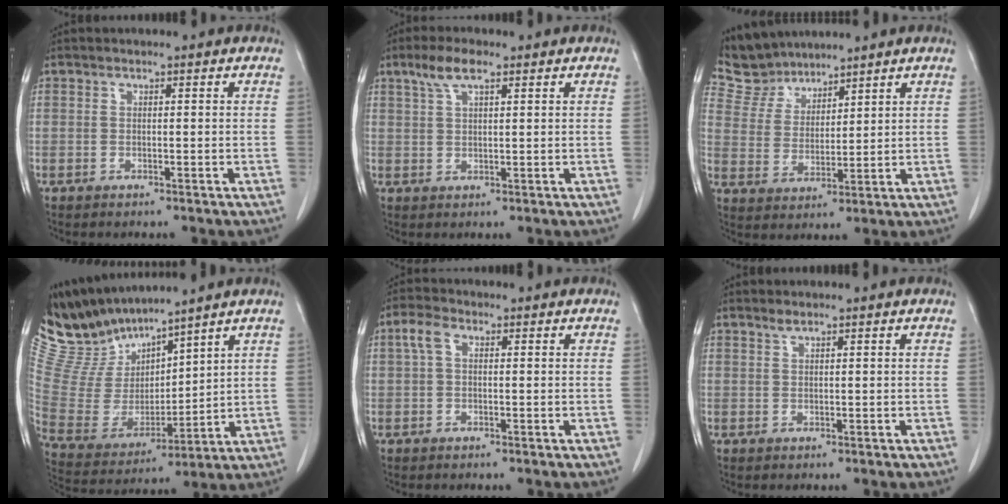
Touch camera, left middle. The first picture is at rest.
{"total": 4.4, "force": [2.7, 1.1, 3.3], "torque": [-0.074, 0.013, 0.055]}
{"total": 7.3, "force": [7.0, 2.2, 0.2], "torque": [-0.016, 0.011, 0.149]}
{"total": 12.2, "force": [11.8, 1.8, 2.3], "torque": [-0.074, 0.003, 0.256]}
{"total": 2.7, "force": [0.6, 1.4, 2.2], "torque": [-0.052, 0.018, 0.014]}
{"total": 0.8, "force": [0.7, 0.0, 0.4], "torque": [-0.012, 0.001, 0.015]}